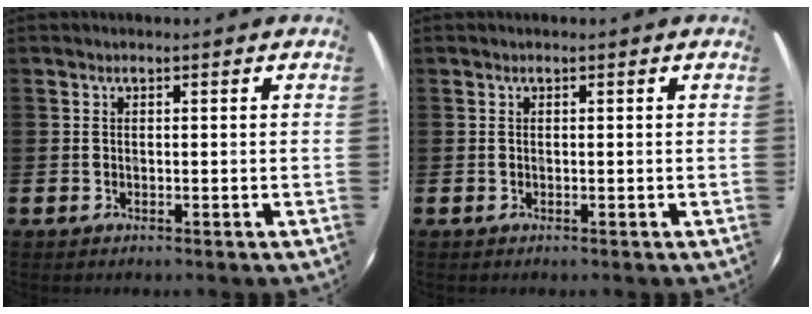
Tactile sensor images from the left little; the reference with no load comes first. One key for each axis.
{"total": 0.0}